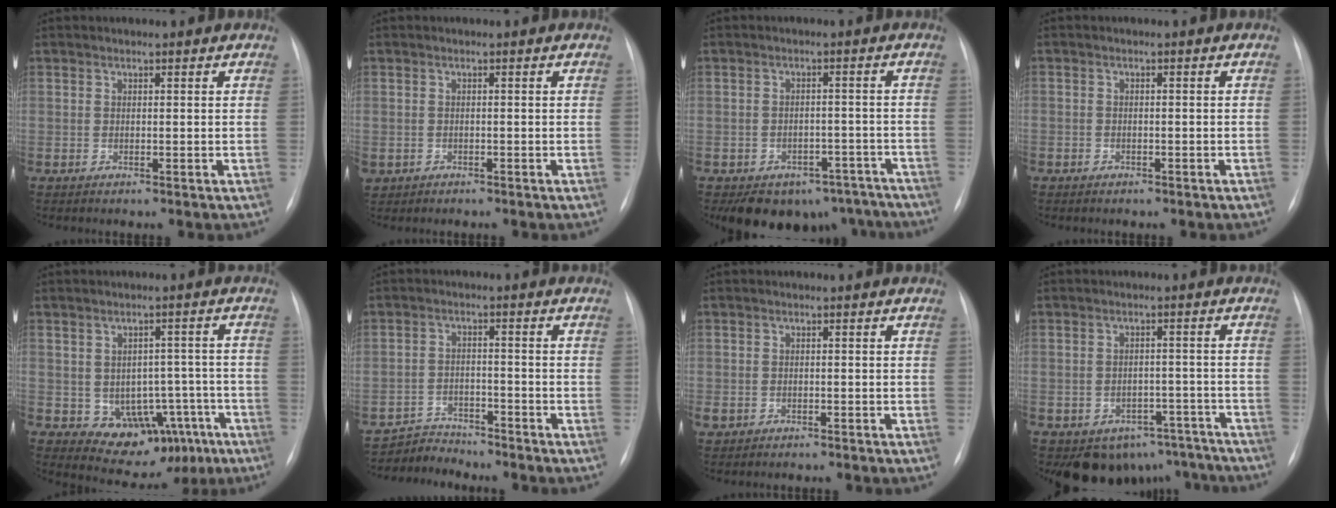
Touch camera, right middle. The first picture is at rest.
{"total": 1.1, "force": [-0.7, 0.8, 0.2], "torque": [-0.010, 0.002, -0.007]}
{"total": 13.2, "force": [-10.0, 7.7, 3.8], "torque": [-0.041, 0.023, -0.112]}
{"total": 1.4, "force": [-1.0, 1.0, 0.2], "torque": [-0.009, 0.004, -0.013]}
{"total": 10.6, "force": [-4.3, 7.5, 6.2], "torque": [-0.065, 0.030, -0.041]}
{"total": 4.2, "force": [-3.9, 0.4, -1.5], "torque": [0.030, -0.003, -0.069]}
{"total": 2.1, "force": [-1.5, 1.2, 0.9], "torque": [-0.019, 0.002, -0.016]}
{"total": 10.4, "force": [-7.9, 6.4, 2.1], "torque": [-0.005, 0.029, -0.091]}